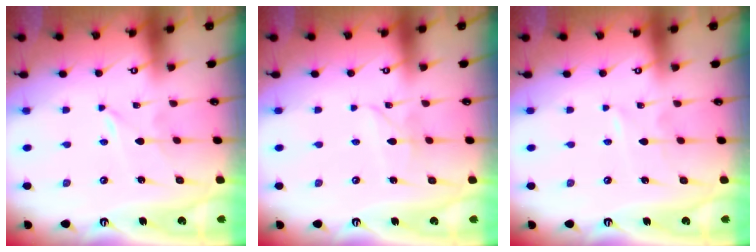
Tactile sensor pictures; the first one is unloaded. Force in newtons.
{"total": 2.8, "press": 2.8, "slide": 0.3}
{"total": 1.6, "press": 1.6, "slide": 0.2}